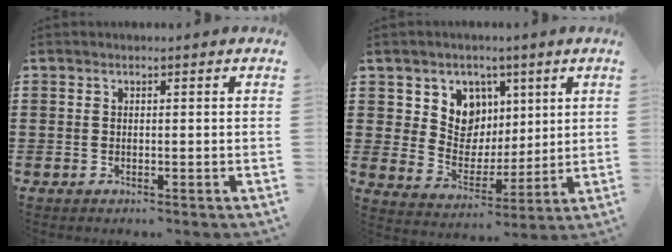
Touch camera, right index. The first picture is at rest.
{"total": 7.7, "force": [3.7, 6.6, 1.3], "torque": [-0.065, -0.015, 0.069]}